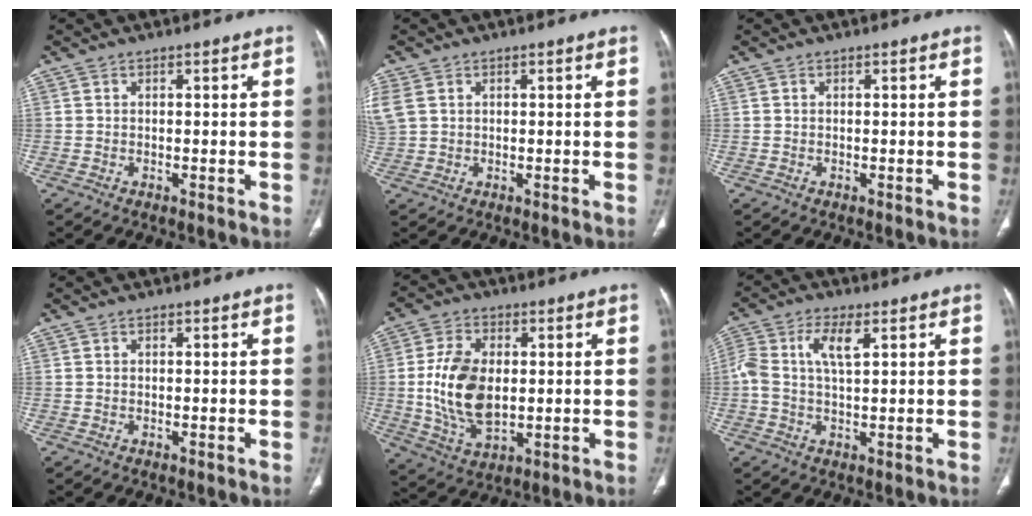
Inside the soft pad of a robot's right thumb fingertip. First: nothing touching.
{"total": 5.4, "force": [1.6, 4.1, 3.1], "torque": [-0.099, 0.014, 0.046]}
{"total": 0.0}
{"total": 0.0}
{"total": 13.5, "force": [0.3, 8.3, 10.6], "torque": [-0.197, -0.007, 0.015]}
{"total": 6.9, "force": [1.7, 3.0, 6.0], "torque": [-0.138, 0.015, 0.032]}